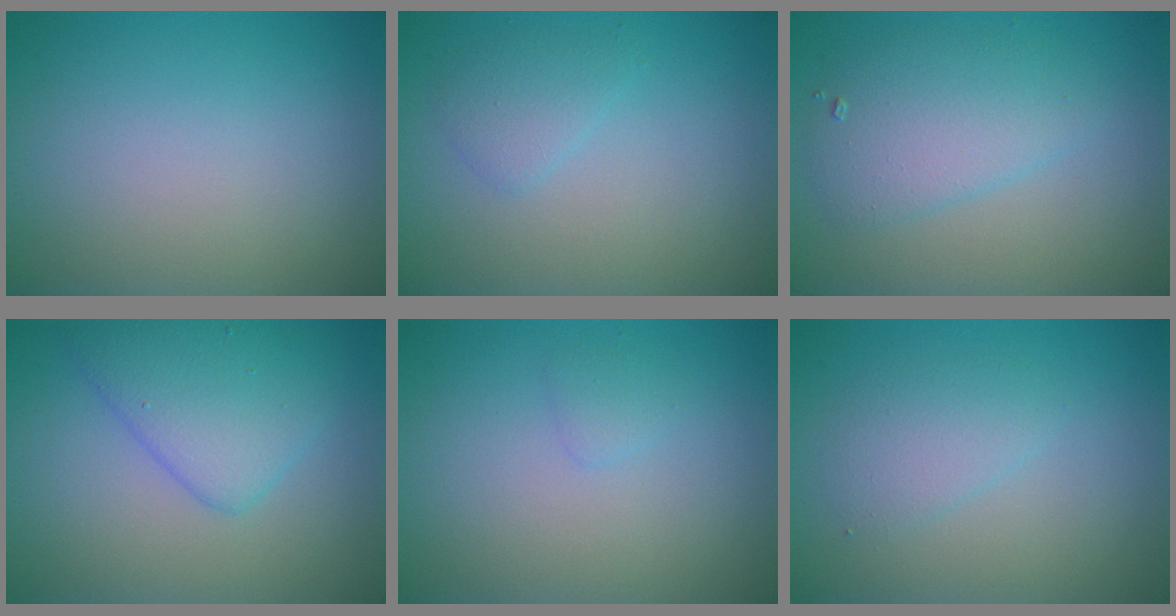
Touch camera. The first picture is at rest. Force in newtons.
{"total": 1.6, "press": 1.6, "slide": 0.0}
{"total": 3.8, "press": 3.8, "slide": 0.1}
{"total": 4.6, "press": 4.6, "slide": 0.3}
{"total": 0.8, "press": 0.8, "slide": 0.1}
{"total": 2.0, "press": 2.0, "slide": 0.1}